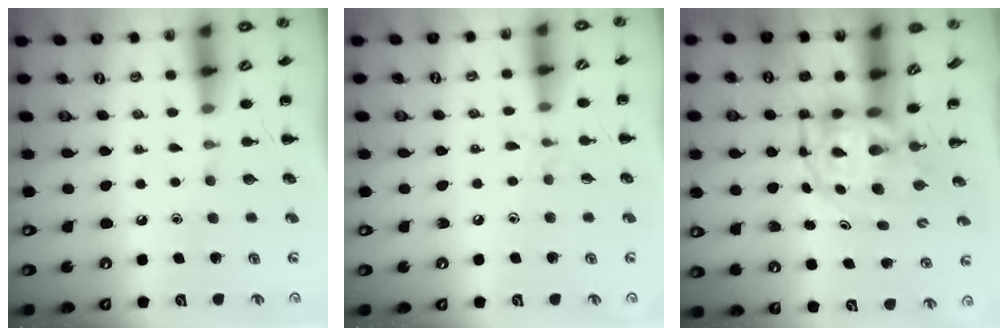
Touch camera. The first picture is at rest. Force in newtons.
{"total": 5.3, "press": 5.0, "slide": 1.8}
{"total": 5.2, "press": 5.0, "slide": 1.1}